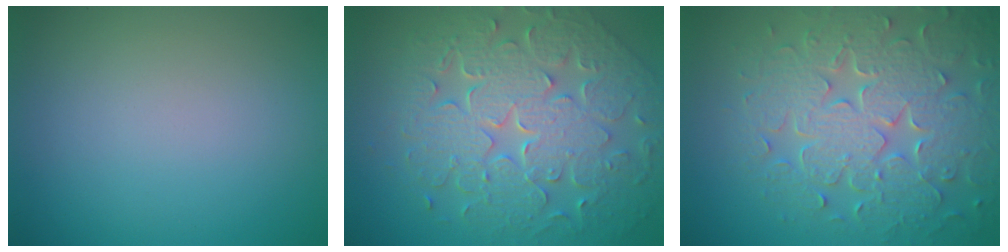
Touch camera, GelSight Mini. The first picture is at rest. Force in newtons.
{"total": 9.6, "press": 6.9, "slide": 6.6}
{"total": 8.3, "press": 6.2, "slide": 5.6}